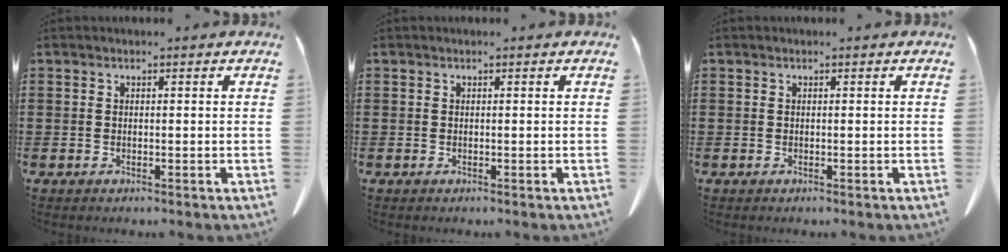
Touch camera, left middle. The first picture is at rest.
{"total": 0.0}
{"total": 0.0}